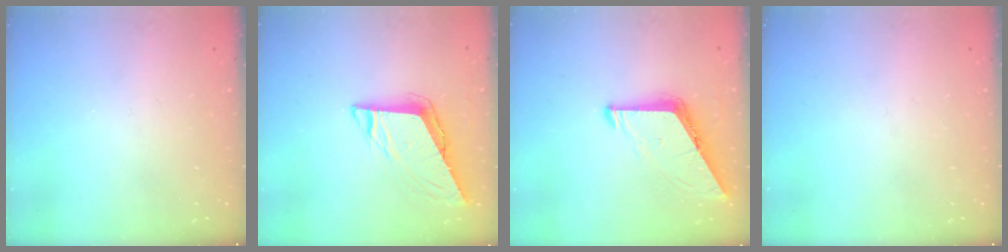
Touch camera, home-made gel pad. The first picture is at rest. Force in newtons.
{"total": 7.7, "press": 7.7, "slide": 0.3}
{"total": 8.6, "press": 8.5, "slide": 0.9}
{"total": 0.0}